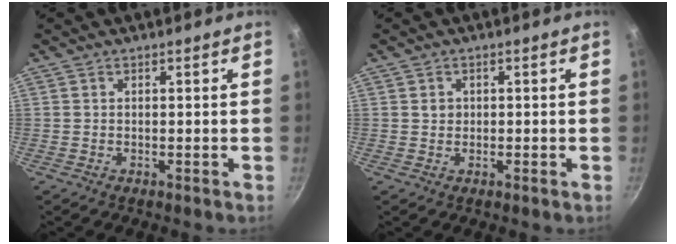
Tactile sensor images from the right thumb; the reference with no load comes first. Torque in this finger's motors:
{"motor_torque": [-0.29, 0.53, 0.11, 0.57, -0.02]}